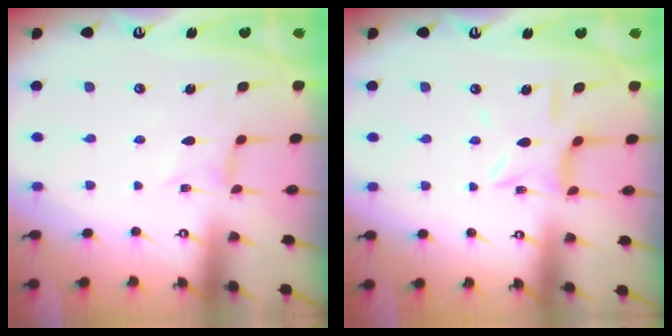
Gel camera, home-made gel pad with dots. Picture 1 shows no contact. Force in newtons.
{"total": 7.0, "press": 7.0, "slide": 0.4}